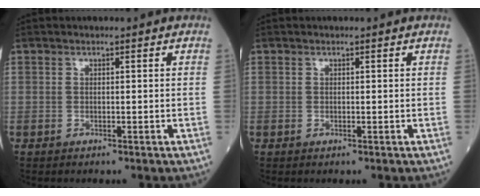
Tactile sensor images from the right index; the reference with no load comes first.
{"total": 0.0}